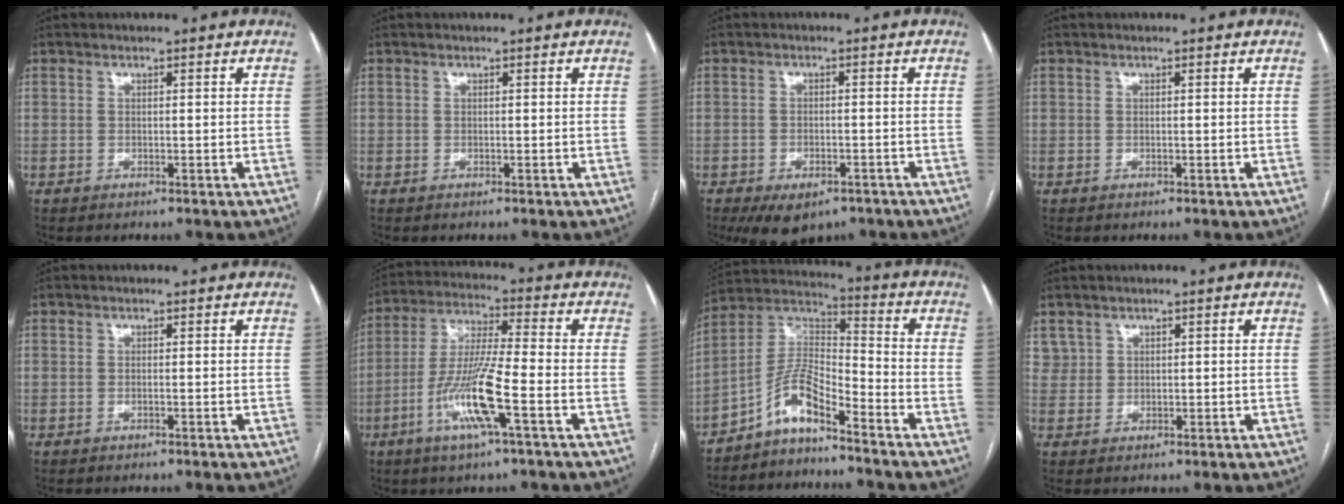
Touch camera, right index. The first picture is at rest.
{"total": 0.0}
{"total": 7.0, "force": [-4.8, 3.5, 3.7], "torque": [-0.055, -0.003, -0.067]}
{"total": 0.0}
{"total": 0.0}
{"total": 11.9, "force": [-4.5, 0.3, 11.0], "torque": [-0.222, -0.007, -0.090]}
{"total": 8.6, "force": [-6.2, 1.8, 5.6], "torque": [-0.120, 0.024, -0.123]}
{"total": 2.1, "force": [1.2, 1.7, -0.1], "torque": [0.015, 0.006, 0.016]}